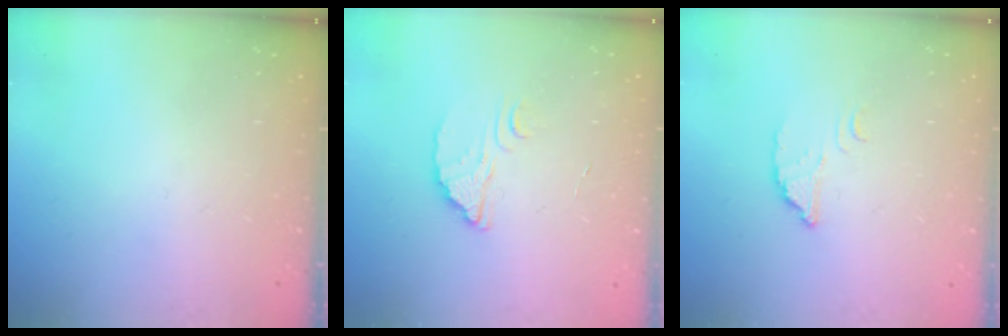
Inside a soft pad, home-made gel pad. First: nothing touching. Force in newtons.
{"total": 2.1, "press": 2.1, "slide": 0.1}
{"total": 2.5, "press": 2.5, "slide": 0.1}